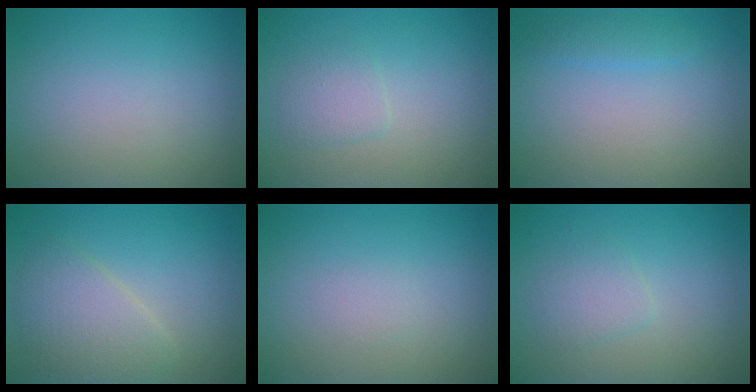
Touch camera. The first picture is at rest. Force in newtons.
{"total": 1.6, "press": 1.6, "slide": 0.1}
{"total": 1.3, "press": 1.3, "slide": 0.1}
{"total": 3.8, "press": 3.8, "slide": 0.2}
{"total": 0.6, "press": 0.6, "slide": 0.1}
{"total": 1.8, "press": 1.8, "slide": 0.0}